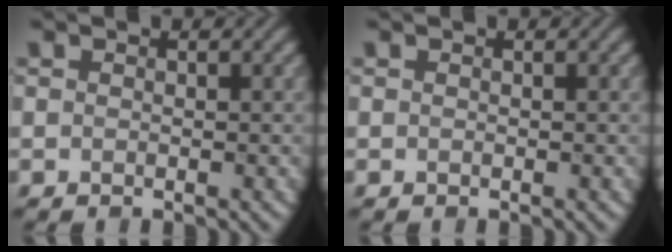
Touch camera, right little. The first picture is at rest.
{"total": 0.0}